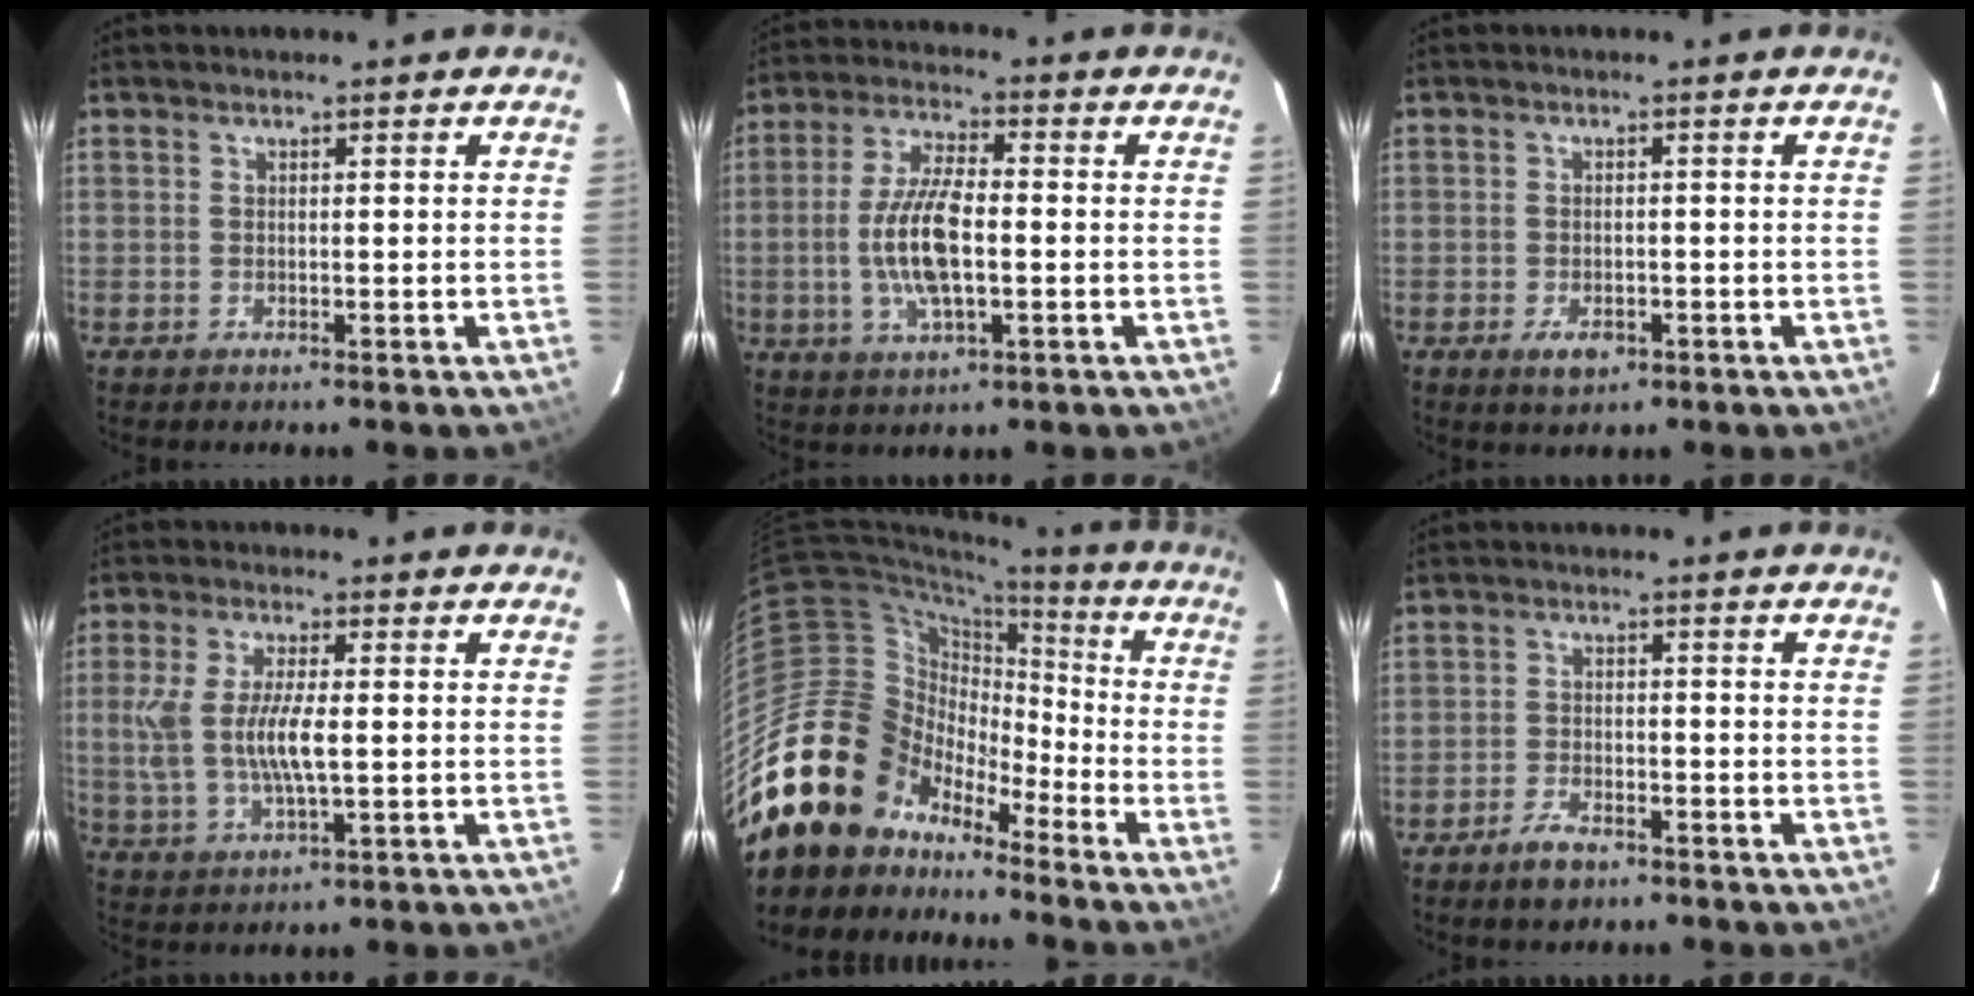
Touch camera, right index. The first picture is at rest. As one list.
[{"total": 11.2, "force": [-1.7, 3.8, 10.4], "torque": [-0.210, 0.003, -0.031]}, {"total": 3.8, "force": [-1.8, 2.1, 2.5], "torque": [-0.051, -0.006, -0.026]}, {"total": 9.3, "force": [-0.4, 2.5, 9.0], "torque": [-0.184, -0.002, -0.005]}, {"total": 20.2, "force": [-13.9, 13.1, 6.3], "torque": [-0.141, 0.034, -0.244]}, {"total": 4.8, "force": [-3.5, 2.2, 2.5], "torque": [-0.064, -0.001, -0.064]}]